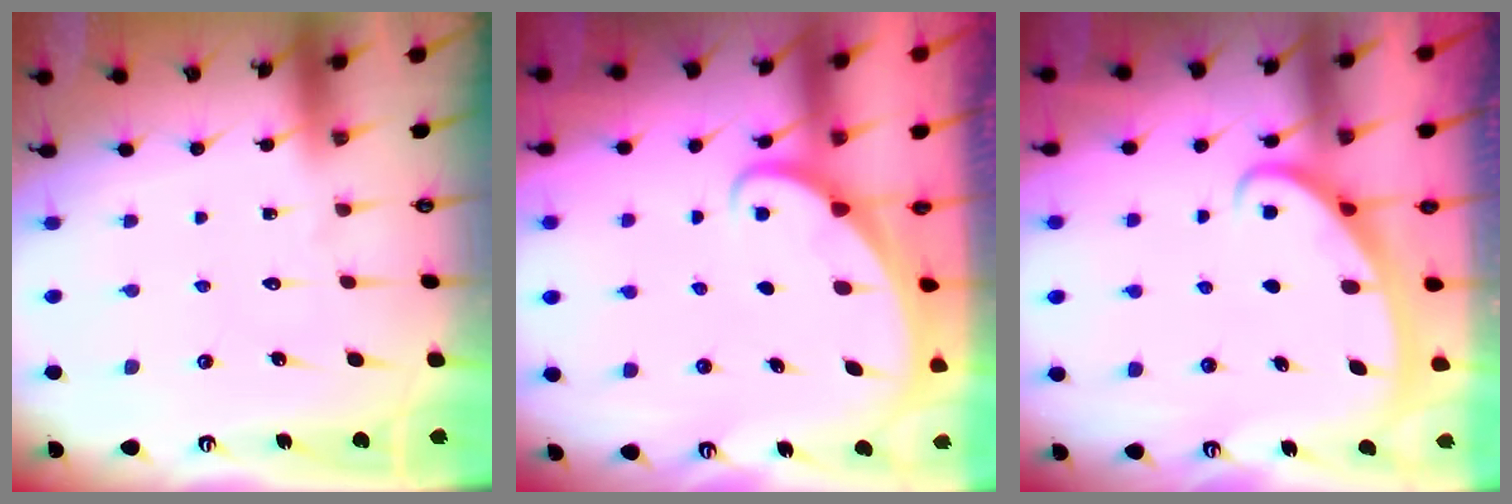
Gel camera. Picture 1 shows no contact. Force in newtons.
{"total": 1.9, "press": 1.9, "slide": 0.1}
{"total": 2.7, "press": 2.7, "slide": 0.3}